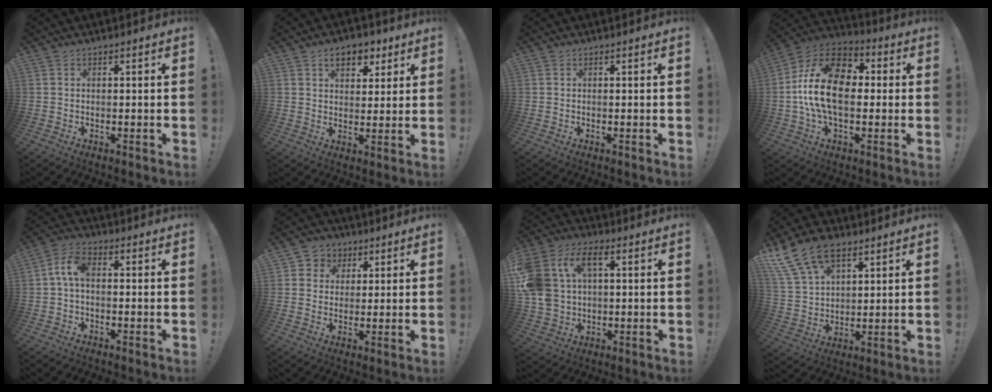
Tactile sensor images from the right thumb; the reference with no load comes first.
{"total": 8.7, "force": [4.6, 5.6, 4.8], "torque": [-0.061, -0.013, 0.083]}
{"total": 0.0}
{"total": 19.2, "force": [0.2, 11.8, 15.1], "torque": [-0.276, 0.025, 0.007]}
{"total": 6.4, "force": [0.3, 3.4, 5.5], "torque": [-0.116, 0.010, 0.007]}
{"total": 5.7, "force": [1.5, 5.5, 0.9], "torque": [-0.012, -0.006, 0.030]}
{"total": 14.2, "force": [4.0, 10.2, 9.1], "torque": [-0.206, -0.007, 0.076]}
{"total": 14.6, "force": [8.9, 8.3, 8.0], "torque": [-0.163, -0.038, 0.170]}